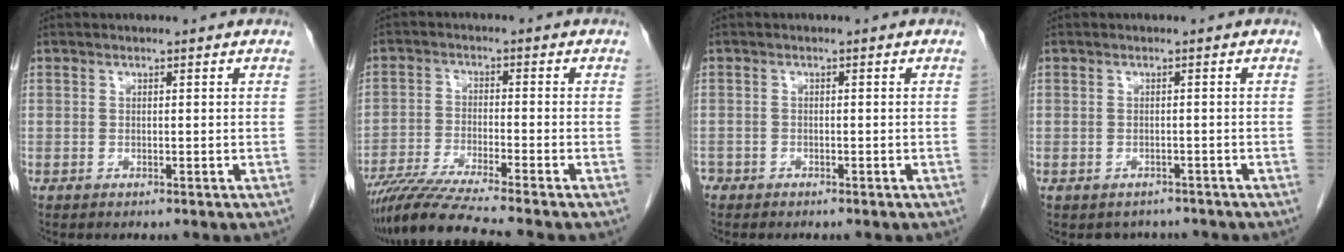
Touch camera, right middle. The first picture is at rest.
{"total": 9.2, "force": [-8.0, -1.7, 4.3], "torque": [-0.069, -0.027, -0.140]}
{"total": 1.8, "force": [-1.4, 1.0, 0.3], "torque": [-0.009, 0.000, -0.025]}
{"total": 3.1, "force": [-2.6, 1.6, 0.0], "torque": [-0.001, 0.006, -0.035]}